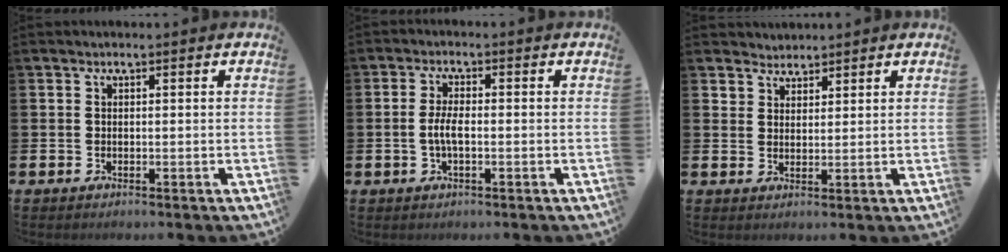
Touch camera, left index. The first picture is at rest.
{"total": 3.0, "force": [-0.6, 1.1, 2.8], "torque": [-0.057, 0.001, -0.015]}
{"total": 3.0, "force": [2.7, 1.1, -0.6], "torque": [0.001, -0.006, 0.051]}